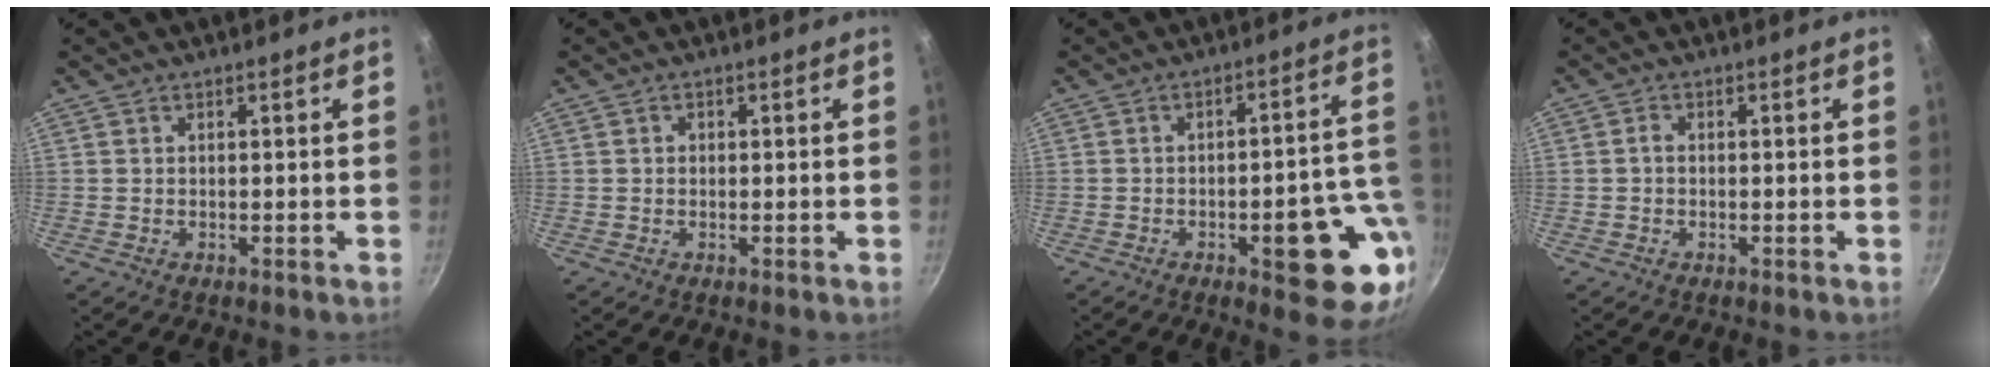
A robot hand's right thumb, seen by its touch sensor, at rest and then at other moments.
{"total": 0.8, "force": [0.1, 0.7, 0.3], "torque": [-0.003, 0.005, 0.002]}
{"total": 15.1, "force": [-4.9, 5.4, 13.3], "torque": [-0.116, 0.032, -0.061]}
{"total": 1.2, "force": [-0.2, 0.9, 0.8], "torque": [-0.013, 0.007, -0.005]}